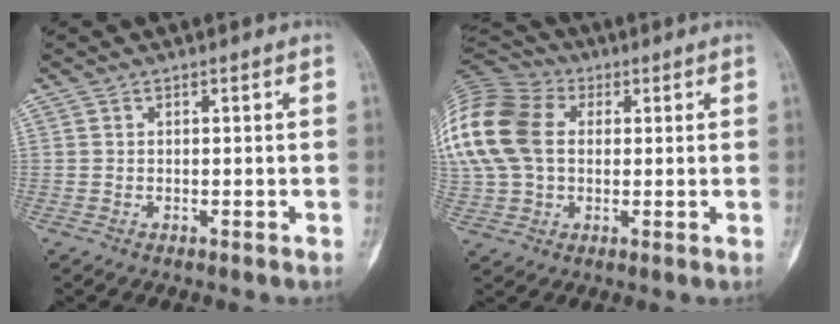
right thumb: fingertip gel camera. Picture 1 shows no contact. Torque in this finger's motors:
{"motor_torque": [-0.61, 2.07, 2.05, 0.12, 0.58]}